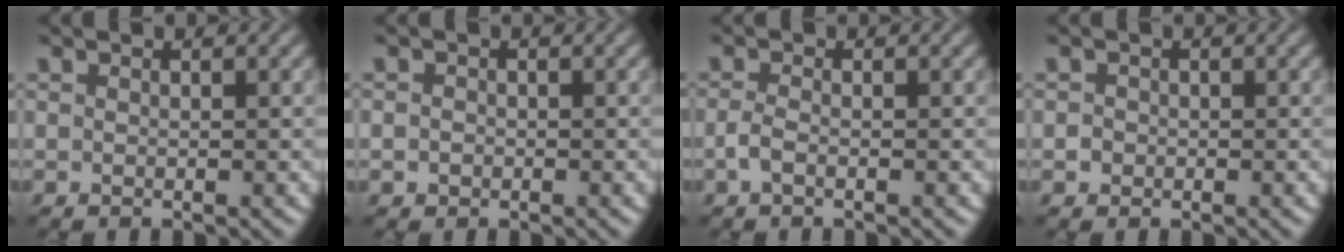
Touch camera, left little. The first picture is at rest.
{"total": 1.3, "force": [-0.1, 1.2, 0.5], "torque": [0.007, 0.008, -0.011]}
{"total": 1.2, "force": [-0.7, 0.5, 0.9], "torque": [-0.026, 0.005, -0.015]}
{"total": 1.3, "force": [-0.1, 1.2, 0.4], "torque": [0.012, 0.009, -0.010]}